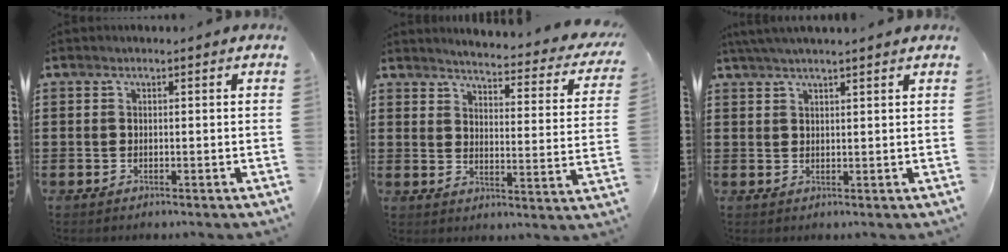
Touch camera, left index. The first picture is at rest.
{"total": 3.6, "force": [3.3, -0.3, 1.3], "torque": [-0.037, -0.037, 0.047]}
{"total": 2.3, "force": [2.0, -0.2, 1.2], "torque": [-0.026, 0.003, 0.038]}